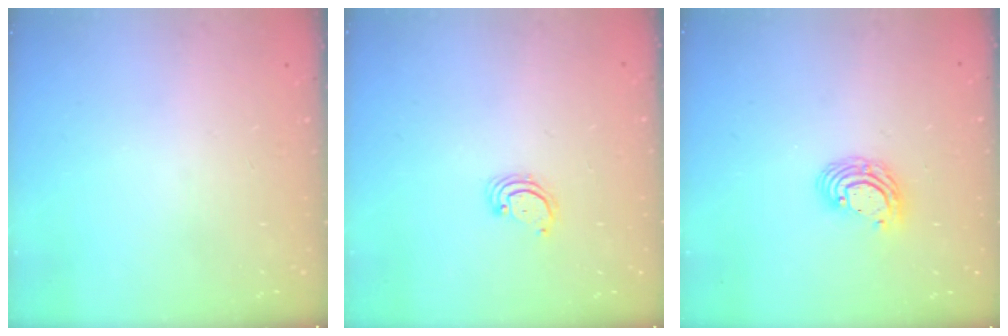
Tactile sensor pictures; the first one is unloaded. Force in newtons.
{"total": 2.8, "press": 2.8, "slide": 0.2}
{"total": 7.3, "press": 7.1, "slide": 1.3}